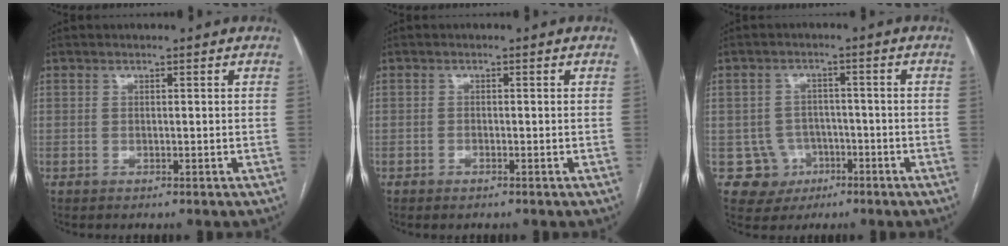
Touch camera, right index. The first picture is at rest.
{"total": 0.9, "force": [-0.7, 0.3, 0.4], "torque": [-0.008, -0.001, -0.008]}
{"total": 5.8, "force": [-1.9, 5.5, 0.2], "torque": [0.007, 0.014, -0.022]}